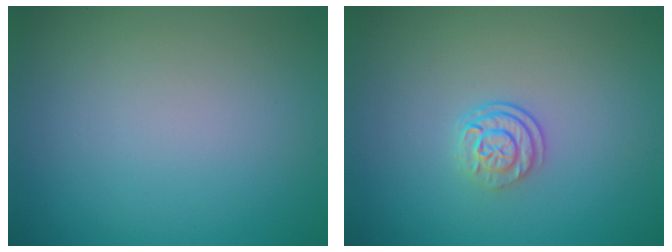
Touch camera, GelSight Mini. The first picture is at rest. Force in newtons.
{"total": 2.4, "press": 1.8, "slide": 1.6}